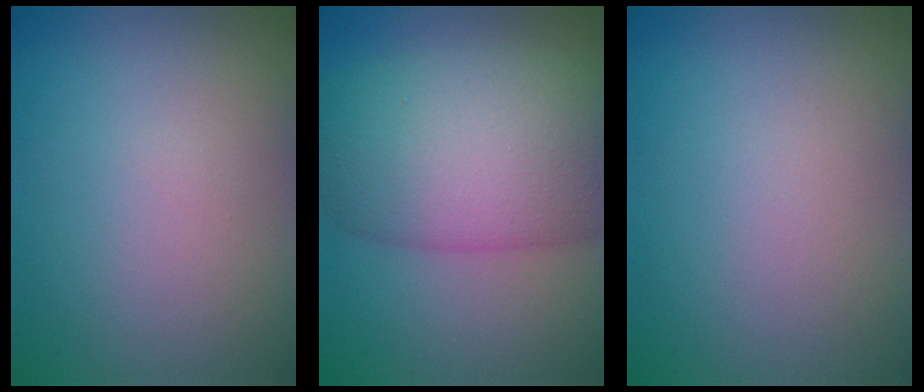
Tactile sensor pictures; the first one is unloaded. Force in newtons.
{"total": 11.0, "press": 11.0, "slide": 0.1}
{"total": 0.0}